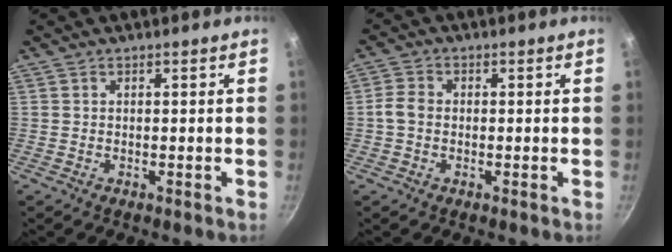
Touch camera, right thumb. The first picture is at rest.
{"total": 3.2, "force": [-0.5, 2.4, 1.9], "torque": [-0.040, 0.013, -0.016]}